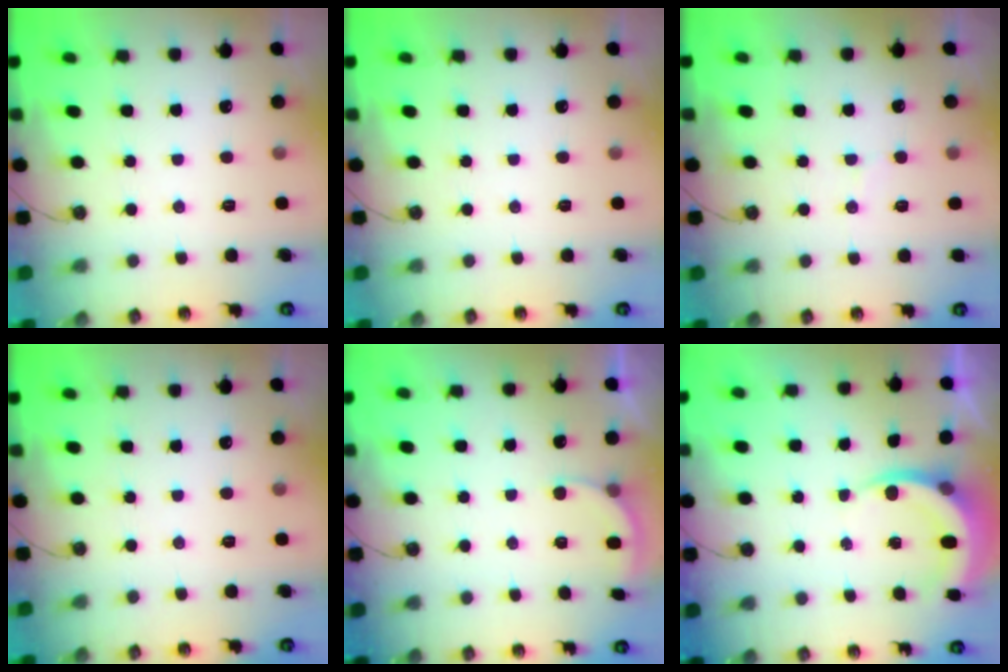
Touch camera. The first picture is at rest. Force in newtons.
{"total": 0.0}
{"total": 4.0, "press": 3.9, "slide": 1.0}
{"total": 0.0}
{"total": 2.5, "press": 2.3, "slide": 1.1}
{"total": 4.7, "press": 4.7, "slide": 0.2}